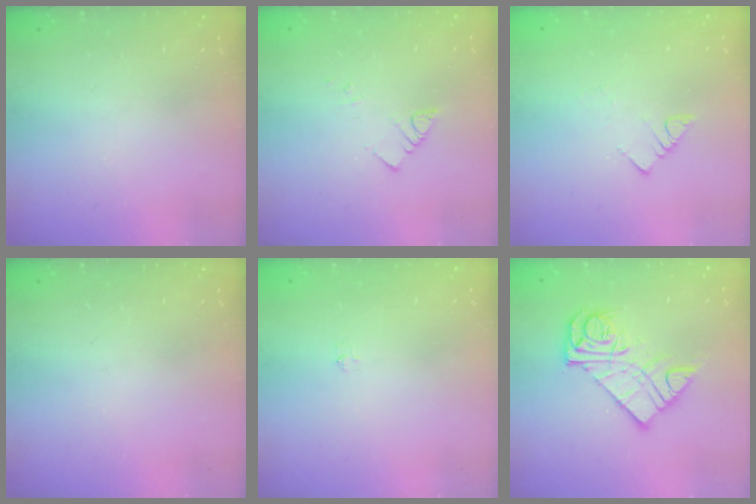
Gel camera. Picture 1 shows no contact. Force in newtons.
{"total": 2.5, "press": 2.5, "slide": 0.3}
{"total": 4.0, "press": 4.0, "slide": 0.4}
{"total": 0.0}
{"total": 3.1, "press": 3.0, "slide": 0.4}
{"total": 13.7, "press": 13.7, "slide": 1.4}